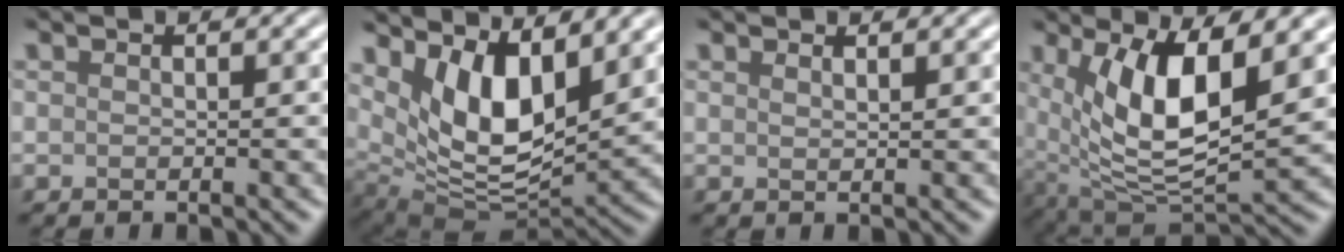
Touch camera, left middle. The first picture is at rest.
{"total": 9.3, "force": [3.9, 4.3, 7.2], "torque": [-0.141, -0.017, 0.074]}
{"total": 0.9, "force": [0.7, 0.2, 0.4], "torque": [0.000, 0.000, 0.011]}
{"total": 9.4, "force": [2.8, 3.4, 8.3], "torque": [-0.162, -0.011, 0.051]}